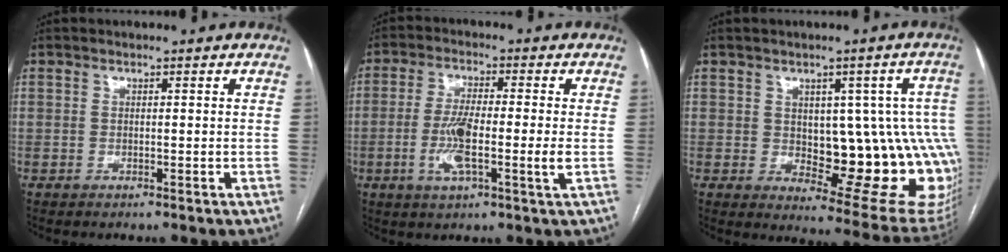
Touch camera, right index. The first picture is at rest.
{"total": 8.5, "force": [-1.6, 0.6, 8.4], "torque": [-0.162, -0.004, -0.032]}
{"total": 17.1, "force": [-0.7, 7.3, 15.4], "torque": [-0.131, 0.016, 0.014]}